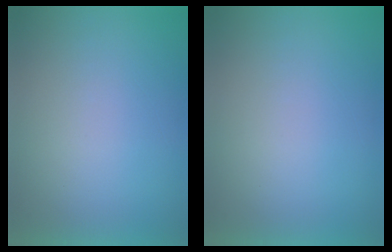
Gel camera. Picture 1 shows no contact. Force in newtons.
{"total": 1.2}